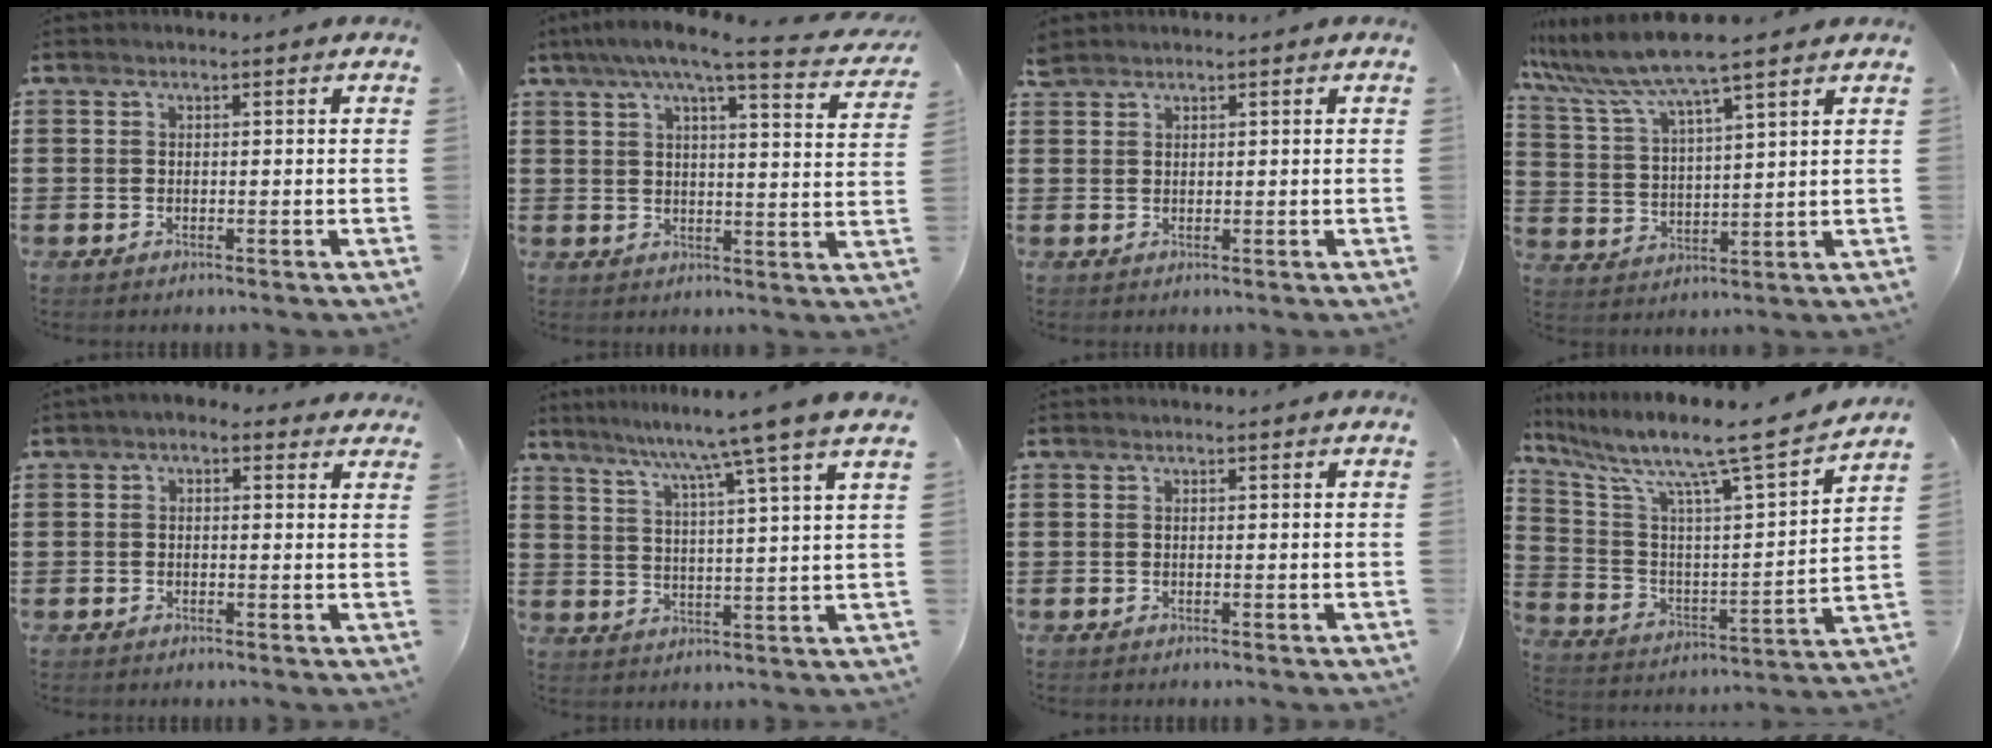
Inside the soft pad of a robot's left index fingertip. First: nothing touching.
{"total": 7.2, "force": [5.5, 0.3, 4.6], "torque": [-0.099, -0.025, 0.090]}
{"total": 1.6, "force": [1.5, 0.4, 0.4], "torque": [-0.010, 0.000, 0.029]}
{"total": 7.7, "force": [6.6, -0.4, 3.9], "torque": [-0.102, -0.036, 0.113]}
{"total": 1.5, "force": [0.1, 1.3, 0.8], "torque": [-0.019, 0.009, -0.001]}
{"total": 7.8, "force": [6.4, -1.9, 4.1], "torque": [-0.093, -0.039, 0.100]}
{"total": 0.0}
{"total": 10.3, "force": [8.3, 0.2, 6.2], "torque": [-0.146, -0.067, 0.124]}